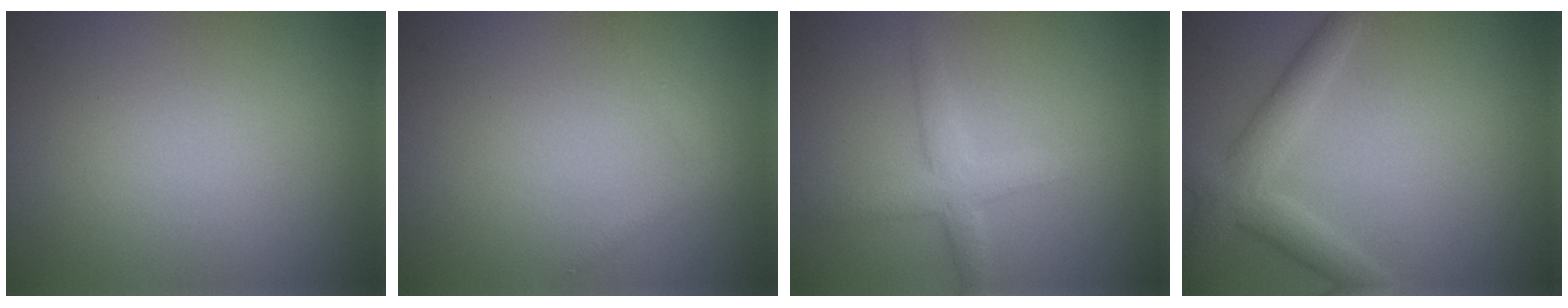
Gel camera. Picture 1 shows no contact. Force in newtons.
{"total": 1.1, "press": 1.1, "slide": 0.1}
{"total": 2.9, "press": 2.9, "slide": 0.1}
{"total": 3.8, "press": 3.8, "slide": 0.3}